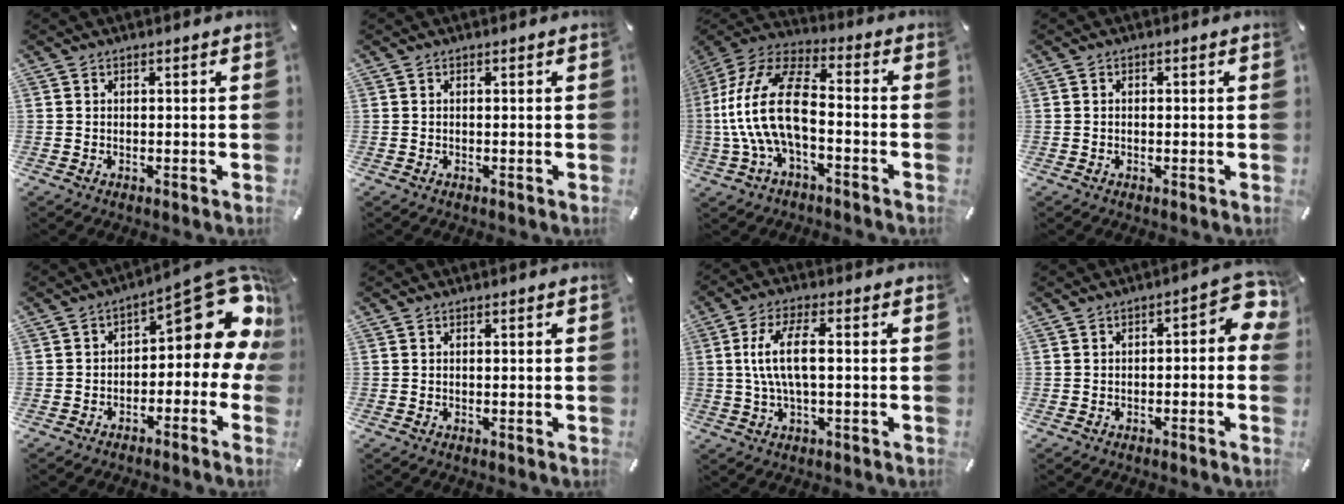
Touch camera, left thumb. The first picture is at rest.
{"total": 0.0}
{"total": 17.5, "force": [-3.1, 8.5, 15.0], "torque": [-0.316, 0.008, -0.052]}
{"total": 0.6, "force": [-0.2, 0.4, 0.3], "torque": [-0.008, 0.001, -0.004]}
{"total": 13.6, "force": [5.3, 6.3, 10.8], "torque": [-0.122, -0.052, 0.081]}
{"total": 0.0}
{"total": 9.3, "force": [0.6, 3.2, 8.8], "torque": [-0.186, -0.003, 0.003]}
{"total": 5.7, "force": [-0.6, 2.9, 4.8], "torque": [-0.064, 0.002, -0.016]}